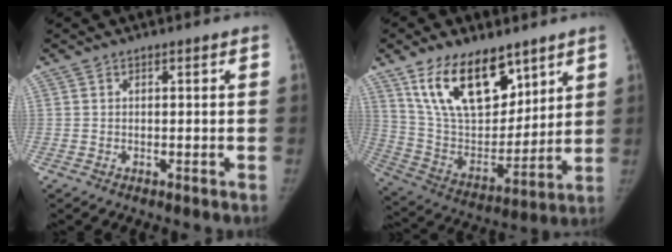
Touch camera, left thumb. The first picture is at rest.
{"total": 19.9, "force": [12.1, 10.3, 12.0], "torque": [-0.162, -0.061, 0.232]}